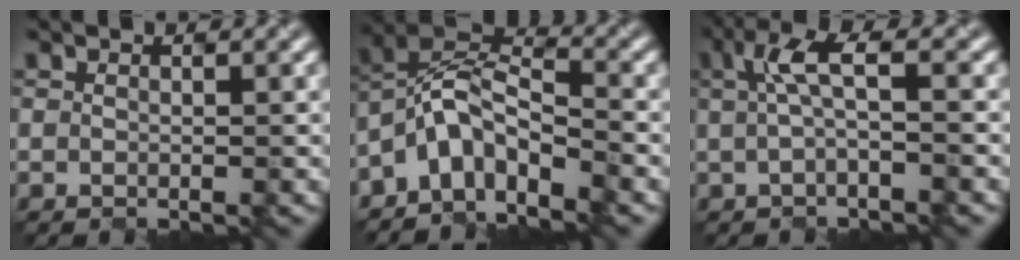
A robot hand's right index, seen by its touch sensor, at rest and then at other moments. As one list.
[{"total": 5.4, "force": [-3.8, 2.0, 3.3], "torque": [-0.055, 0.014, -0.080]}, {"total": 3.0, "force": [0.2, 0.5, 3.0], "torque": [-0.062, 0.009, 0.010]}]